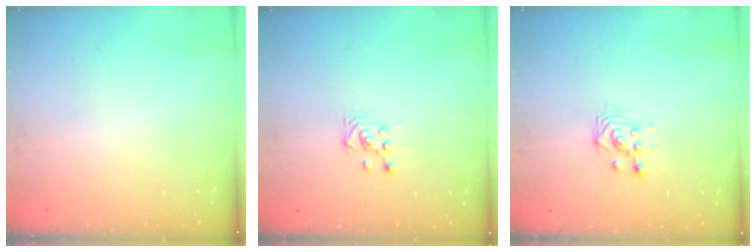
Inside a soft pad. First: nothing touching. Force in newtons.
{"total": 3.5, "press": 3.4, "slide": 0.8}
{"total": 2.8, "press": 2.8, "slide": 0.3}